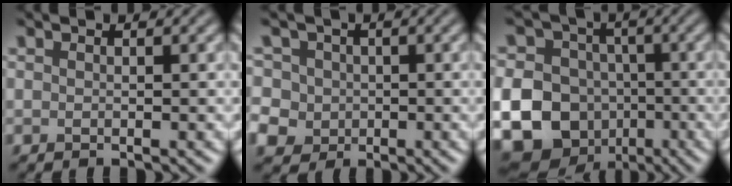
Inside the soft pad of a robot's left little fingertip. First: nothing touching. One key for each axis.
{"total": 7.4, "fx": 0.0, "fy": 6.9, "fz": 2.8, "tx": -0.052, "ty": 0.021, "tz": -0.036}
{"total": 20.6, "fx": -5.5, "fy": 18.7, "fz": 6.4, "tx": -0.171, "ty": -0.044, "tz": -0.125}